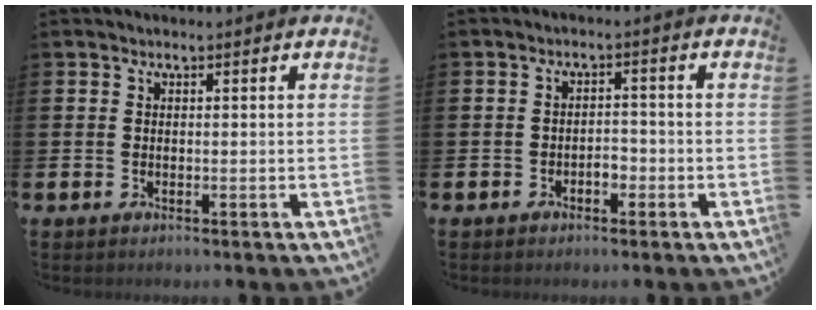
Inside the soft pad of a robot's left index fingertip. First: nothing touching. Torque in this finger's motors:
{"motor_torque": [0.02, 0.15, 0.03, 0.04]}